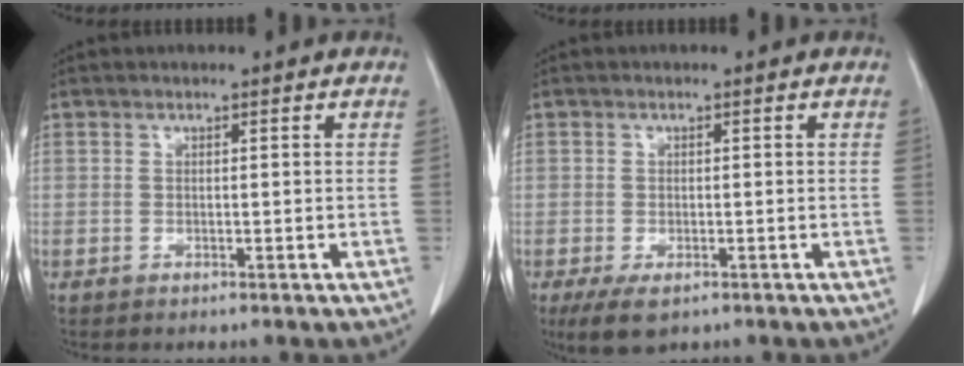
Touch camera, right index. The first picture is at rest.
{"total": 4.0, "force": [-2.2, 2.2, 2.5], "torque": [-0.049, -0.008, -0.029]}